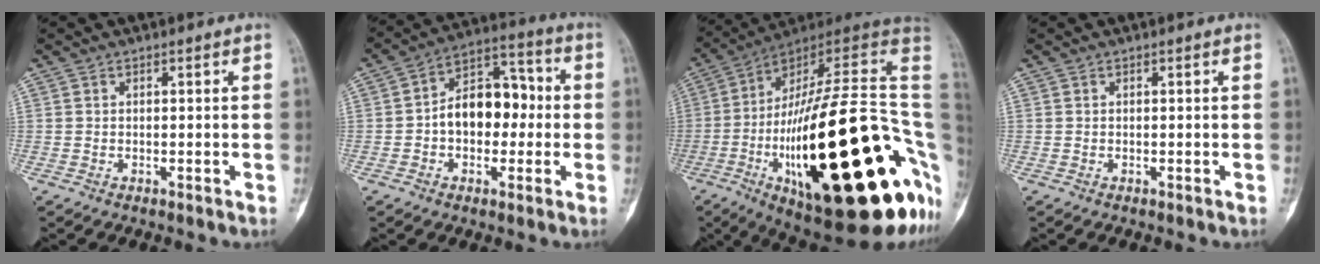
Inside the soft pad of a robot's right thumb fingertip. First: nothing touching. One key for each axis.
{"total": 12.8, "fx": -0.7, "fy": 8.7, "fz": 9.5, "tx": -0.111, "ty": 0.044, "tz": -0.020}
{"total": 43.3, "fx": -8.3, "fy": 13.4, "fz": 40.3, "tx": -0.535, "ty": 0.051, "tz": -0.126}
{"total": 0.0}